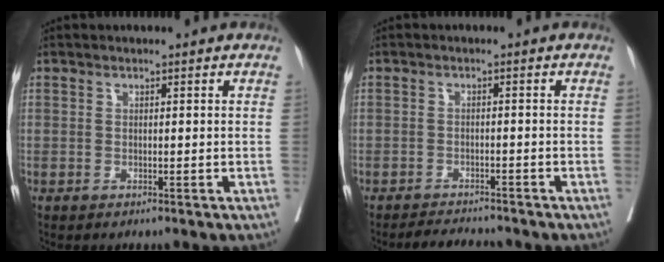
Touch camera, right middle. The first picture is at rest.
{"total": 3.9, "force": [-3.8, 0.2, 0.6], "torque": [-0.012, -0.014, -0.062]}